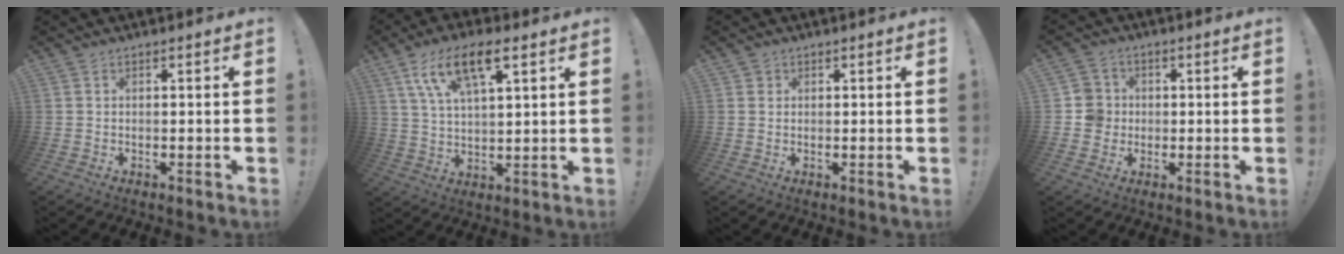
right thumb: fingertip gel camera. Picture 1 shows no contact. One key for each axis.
{"total": 12.4, "fx": 6.4, "fy": 5.0, "fz": 9.4, "tx": -0.171, "ty": -0.007, "tz": 0.115}
{"total": 1.1, "fx": 0.5, "fy": 0.9, "fz": 0.1, "tx": 0.006, "ty": -0.002, "tz": 0.008}
{"total": 6.2, "fx": -0.5, "fy": 6.1, "fz": 1.3, "tx": -0.023, "ty": 0.008, "tz": -0.008}